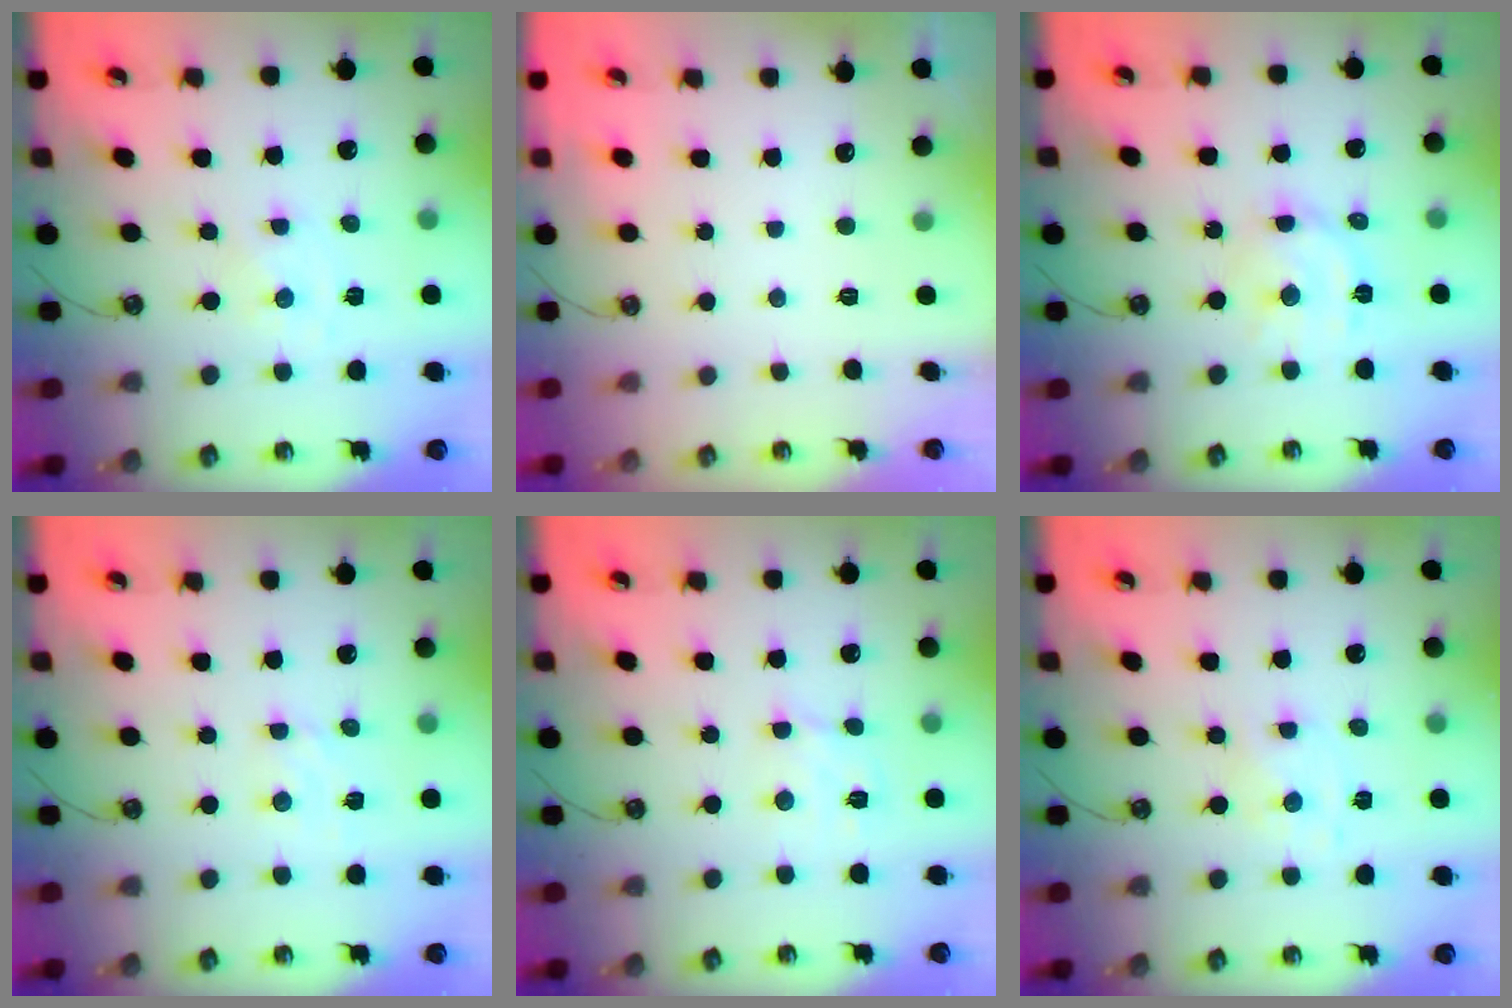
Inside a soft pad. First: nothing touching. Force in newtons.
{"total": 0.0}
{"total": 10.8, "press": 10.8, "slide": 0.8}
{"total": 3.6, "press": 3.6, "slide": 0.4}
{"total": 4.7, "press": 4.7, "slide": 0.1}
{"total": 1.5, "press": 1.4, "slide": 0.3}